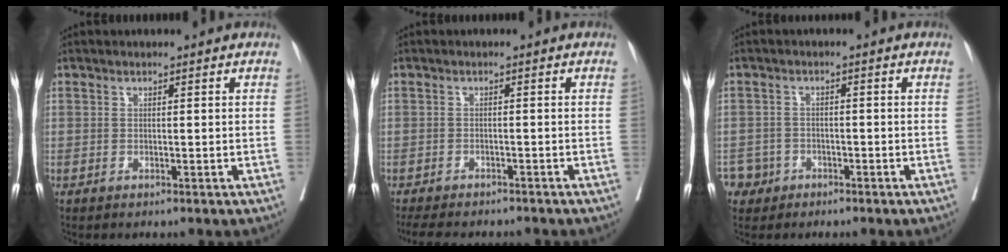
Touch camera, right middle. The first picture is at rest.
{"total": 9.9, "force": [-8.8, 2.5, 3.8], "torque": [-0.064, -0.011, -0.118]}
{"total": 3.3, "force": [-2.0, 2.7, -0.4], "torque": [0.006, 0.011, -0.038]}